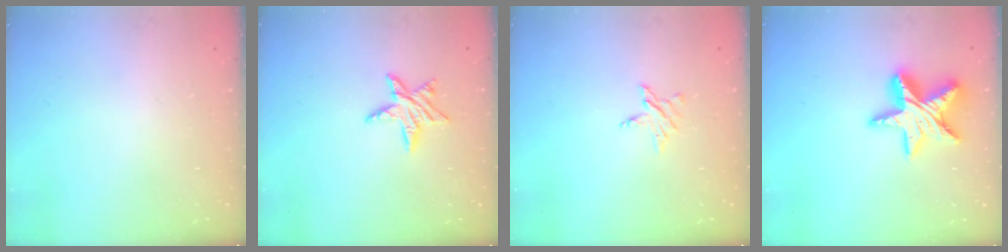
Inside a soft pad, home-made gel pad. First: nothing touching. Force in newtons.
{"total": 7.9, "press": 7.9, "slide": 0.5}
{"total": 4.3, "press": 4.3, "slide": 0.4}
{"total": 15.7, "press": 15.6, "slide": 1.3}